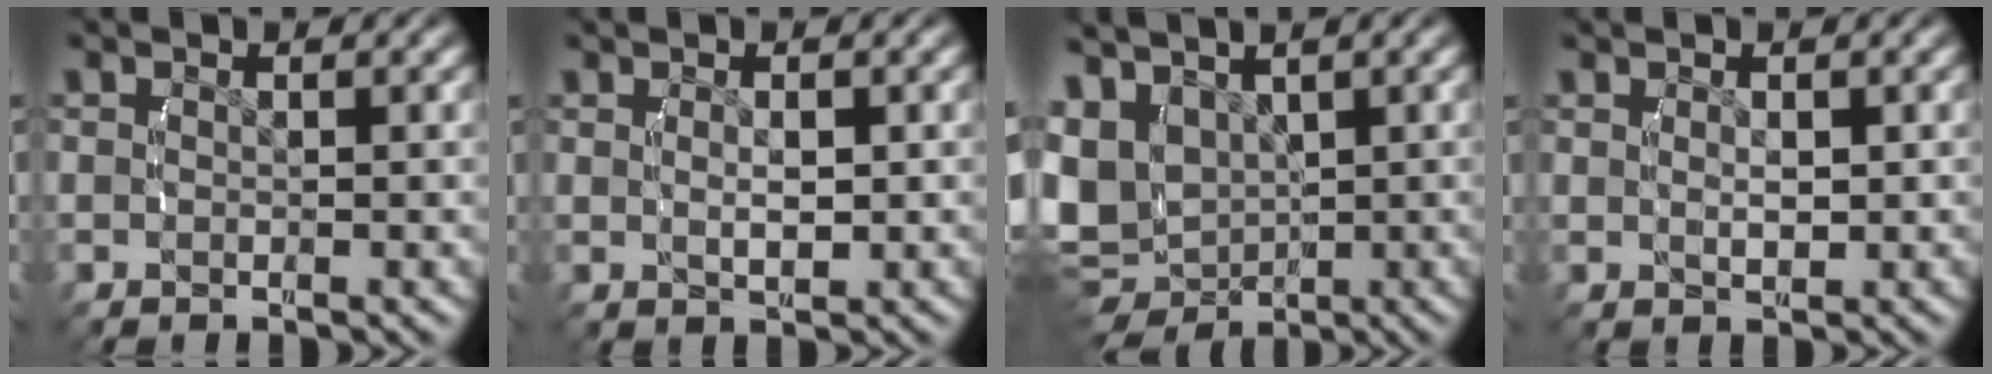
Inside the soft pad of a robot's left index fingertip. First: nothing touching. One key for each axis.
{"total": 1.6, "fx": 0.5, "fy": 0.4, "fz": 1.4, "tx": -0.022, "ty": -0.003, "tz": 0.015}
{"total": 7.3, "fx": 0.2, "fy": 6.4, "fz": 3.4, "tx": -0.104, "ty": -0.046, "tz": 0.024}
{"total": 1.2, "fx": 0.5, "fy": 0.3, "fz": 1.0, "tx": -0.015, "ty": -0.004, "tz": 0.015}